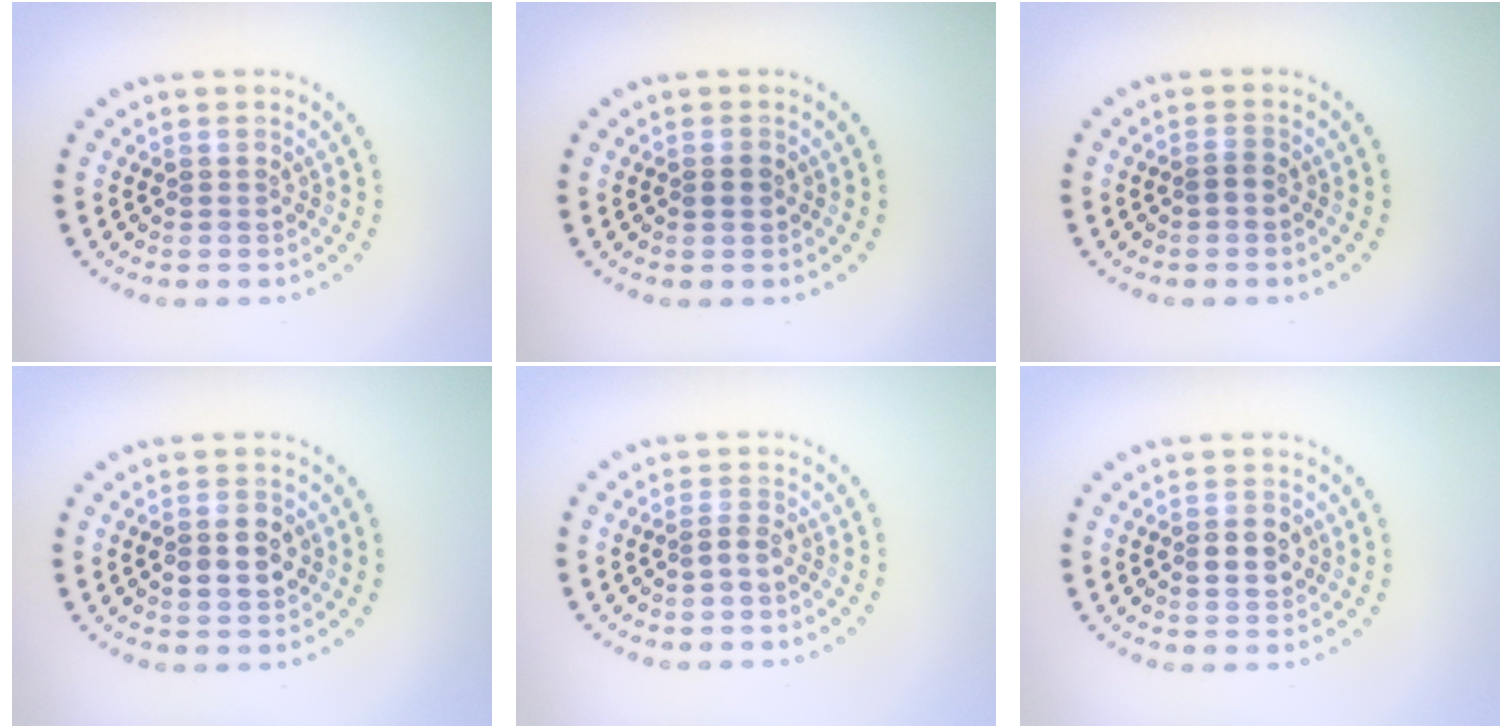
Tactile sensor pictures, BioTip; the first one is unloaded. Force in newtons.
{"total": 1.0, "press": 0.9, "slide": 0.3}
{"total": 0.8, "press": 0.8, "slide": 0.3}
{"total": 2.9, "press": 2.9, "slide": 0.2}
{"total": 1.0, "press": 0.7, "slide": 0.7}
{"total": 2.6, "press": 2.6, "slide": 0.0}